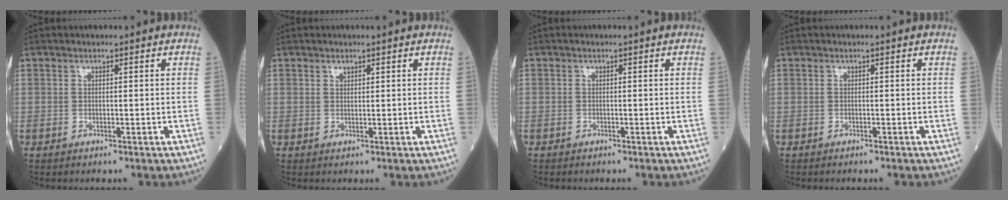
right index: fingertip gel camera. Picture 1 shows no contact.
{"total": 0.8, "force": [0.6, 0.4, 0.3], "torque": [-0.007, -0.001, 0.010]}
{"total": 0.8, "force": [-0.6, 0.4, 0.2], "torque": [-0.008, 0.000, -0.011]}
{"total": 1.2, "force": [-1.0, 0.3, 0.5], "torque": [-0.014, -0.004, -0.012]}